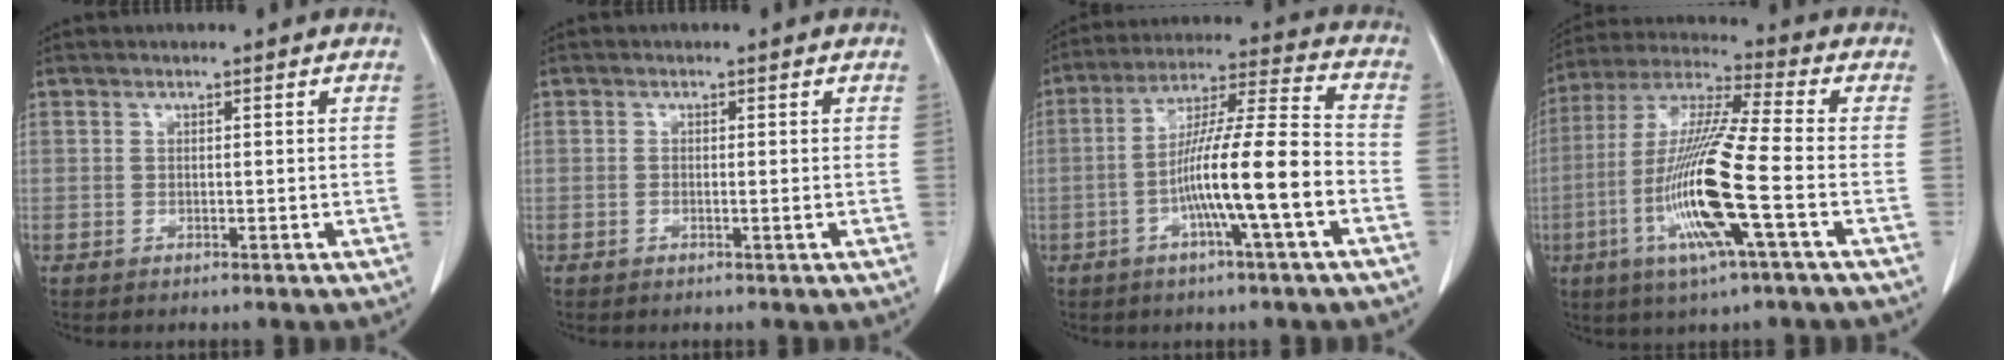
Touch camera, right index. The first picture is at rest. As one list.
[{"total": 0.7, "force": [-0.1, 0.1, 0.7], "torque": [-0.009, 0.001, 0.001]}, {"total": 13.5, "force": [-4.1, -0.2, 12.9], "torque": [-0.229, 0.010, -0.074]}, {"total": 16.0, "force": [-4.5, 0.0, 15.3], "torque": [-0.315, -0.014, -0.093]}]